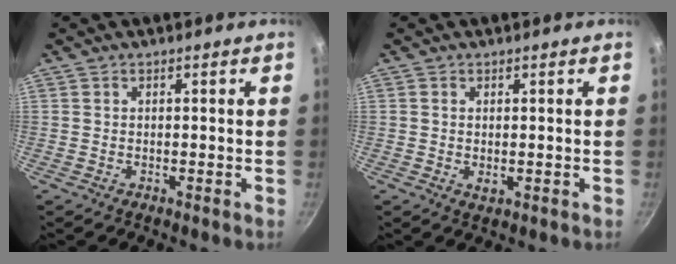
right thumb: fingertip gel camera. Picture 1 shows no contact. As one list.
[{"total": 1.6, "force": [0.0, 1.0, 1.3], "torque": [-0.021, -0.003, 0.001]}]